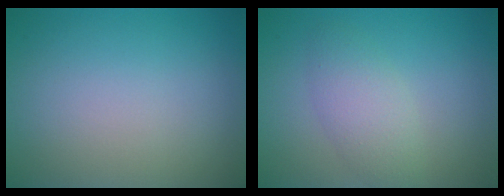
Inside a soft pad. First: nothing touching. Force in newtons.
{"total": 2.9, "press": 2.9, "slide": 0.1}